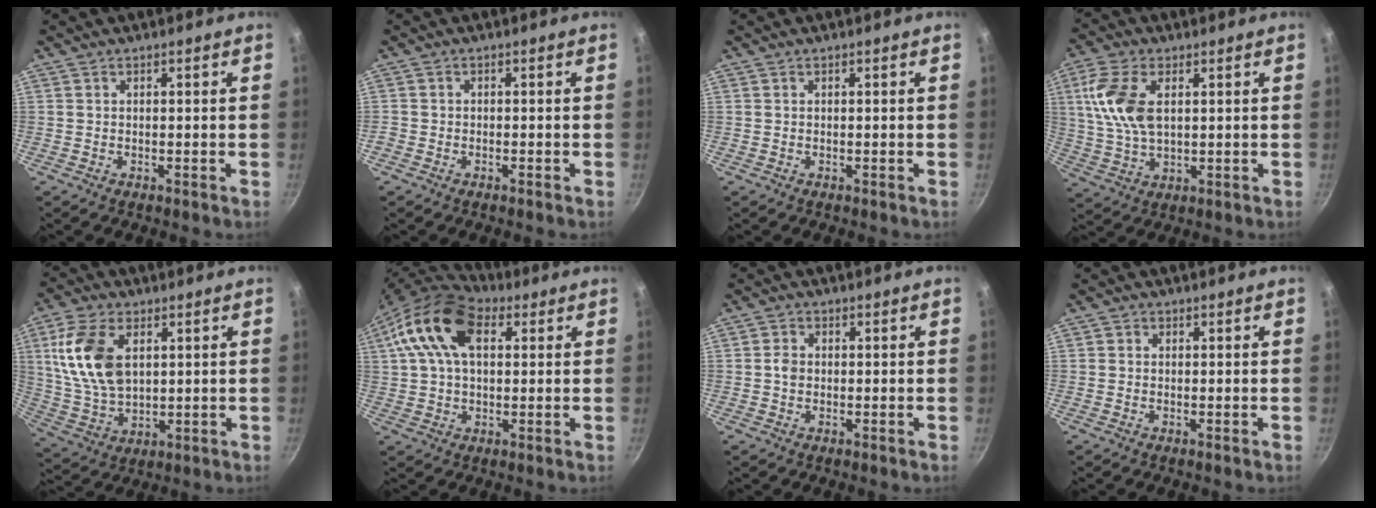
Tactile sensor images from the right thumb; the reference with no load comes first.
{"total": 0.8, "force": [-0.7, 0.3, 0.3], "torque": [-0.017, 0.005, -0.017]}
{"total": 0.0}
{"total": 11.3, "force": [2.9, 6.2, 9.0], "torque": [-0.179, -0.002, 0.057]}
{"total": 14.7, "force": [4.0, 8.7, 11.1], "torque": [-0.203, -0.012, 0.086]}
{"total": 15.6, "force": [4.8, 9.4, 11.6], "torque": [-0.210, 0.015, 0.070]}
{"total": 2.1, "force": [0.0, 1.7, 1.3], "torque": [-0.020, 0.004, -0.003]}
{"total": 0.6, "force": [0.2, 0.5, 0.2], "torque": [-0.003, 0.003, 0.000]}